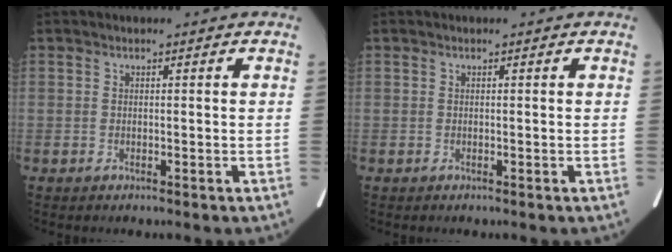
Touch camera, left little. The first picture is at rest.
{"total": 0.0}